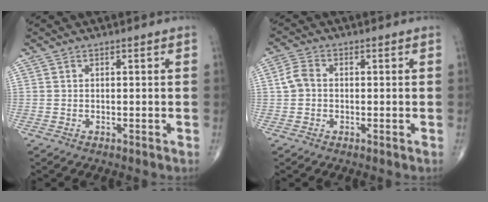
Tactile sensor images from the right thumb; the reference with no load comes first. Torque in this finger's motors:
{"motor_torque": [-0.35, 0.35, 0.48, 0.05, 0.02]}